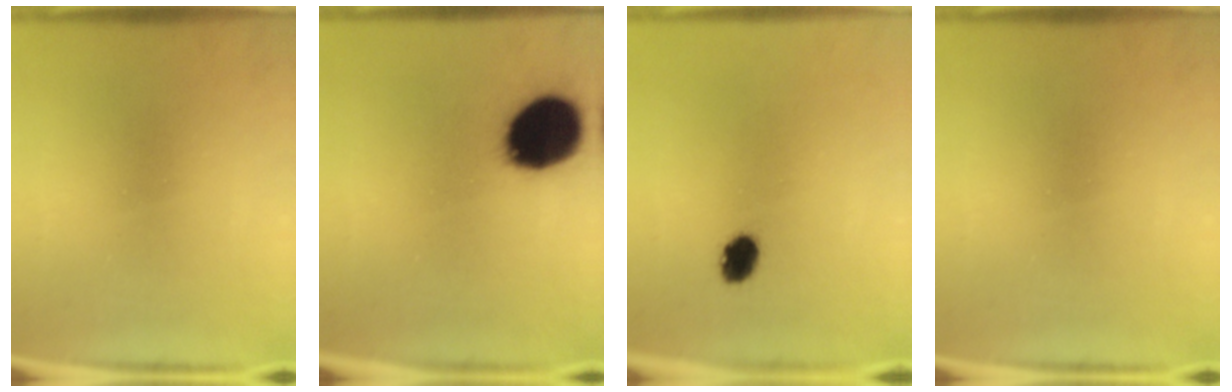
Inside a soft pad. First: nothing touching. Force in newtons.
{"total": 19.1}
{"total": 4.0}
{"total": 0.0}